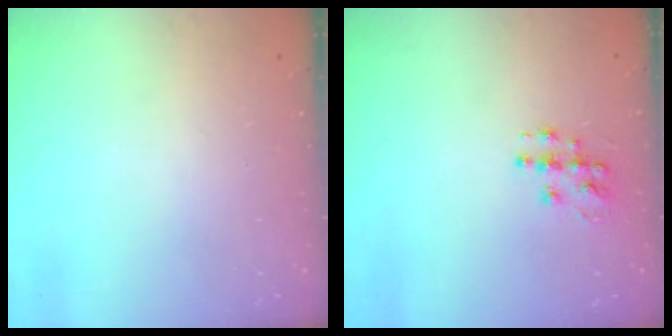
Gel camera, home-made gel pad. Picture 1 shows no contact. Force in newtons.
{"total": 9.4, "press": 9.4, "slide": 0.5}